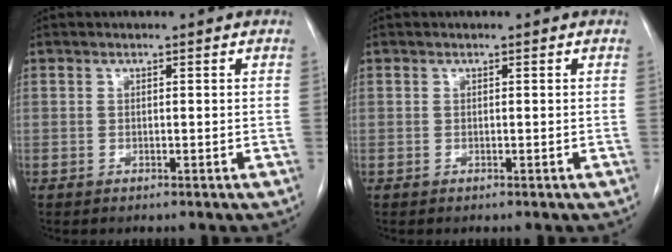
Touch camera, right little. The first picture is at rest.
{"total": 0.0}